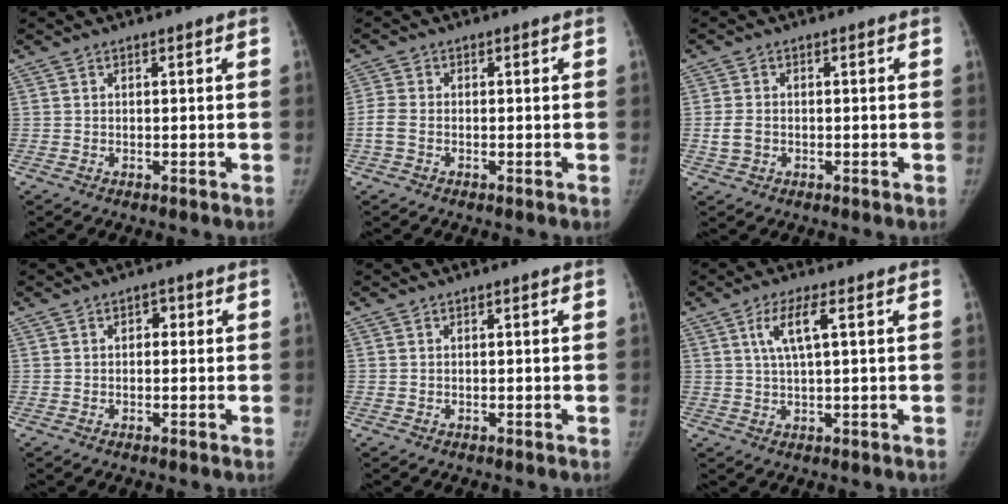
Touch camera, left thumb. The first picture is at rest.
{"total": 3.0, "force": [-0.9, 1.9, 2.1], "torque": [-0.053, 0.002, -0.023]}
{"total": 3.2, "force": [-0.6, 2.4, 1.9], "torque": [-0.041, 0.006, -0.010]}
{"total": 1.9, "force": [0.3, 1.4, 1.3], "torque": [-0.002, 0.006, -0.002]}
{"total": 0.0}
{"total": 5.5, "force": [1.8, 1.1, 5.0], "torque": [-0.111, 0.004, 0.038]}